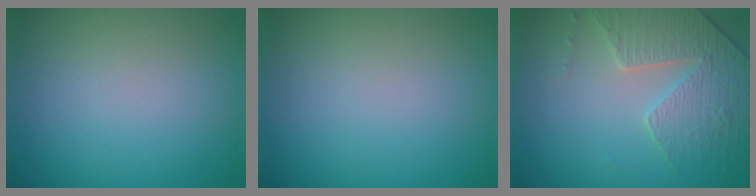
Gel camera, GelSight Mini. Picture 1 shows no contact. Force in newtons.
{"total": 0.0}
{"total": 4.0, "press": 3.9, "slide": 1.0}